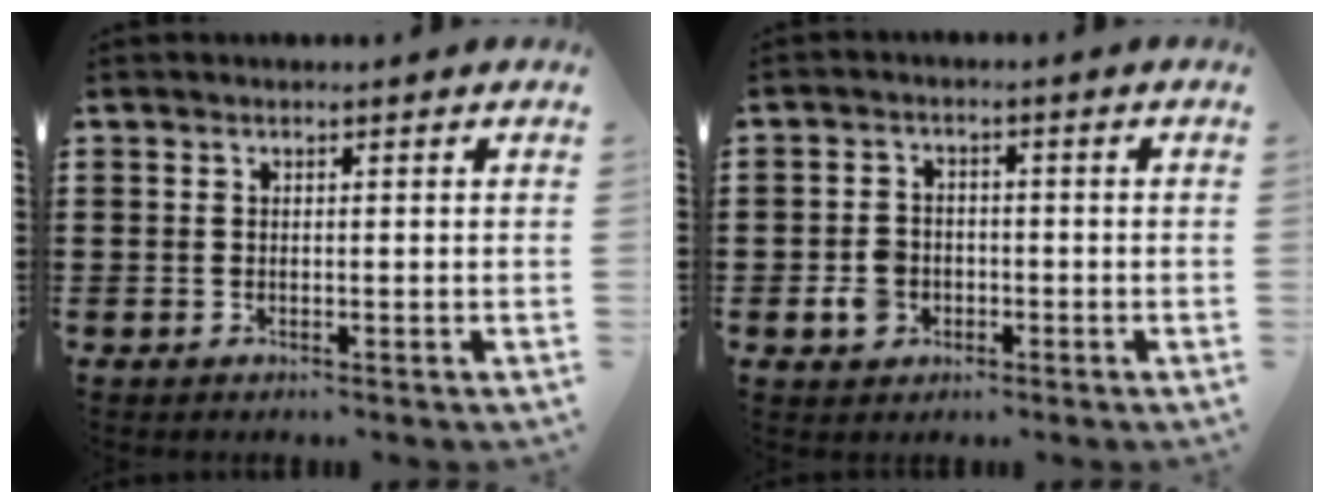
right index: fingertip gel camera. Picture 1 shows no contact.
{"total": 4.2, "force": [-1.3, 3.4, 2.0], "torque": [-0.052, 0.004, -0.028]}